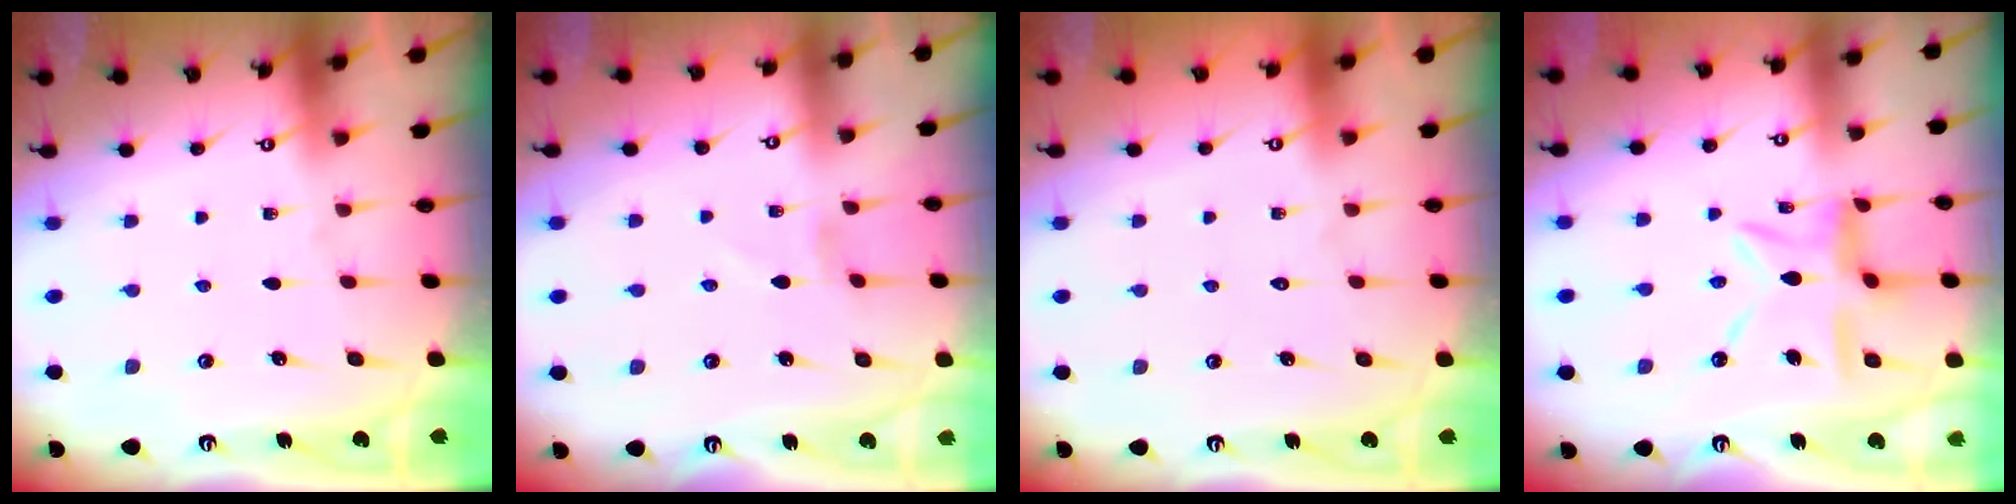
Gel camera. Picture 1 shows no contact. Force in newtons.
{"total": 0.0}
{"total": 1.6, "press": 1.6, "slide": 0.1}
{"total": 10.9, "press": 10.8, "slide": 1.0}